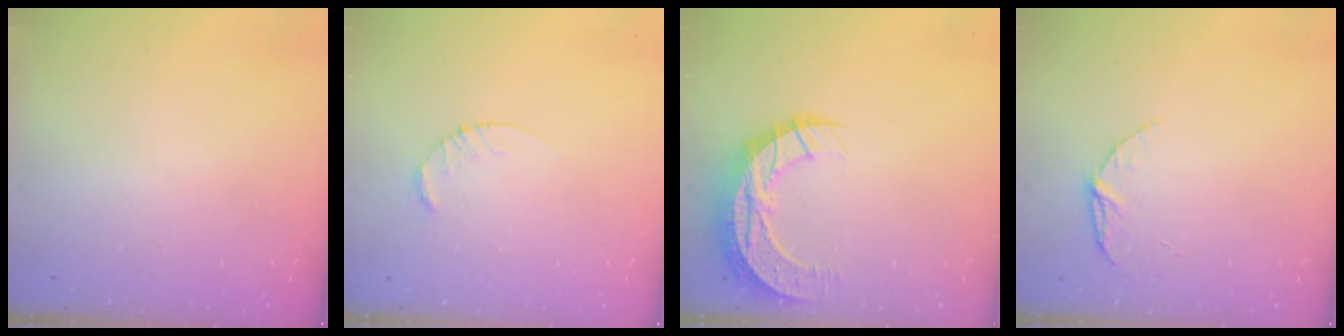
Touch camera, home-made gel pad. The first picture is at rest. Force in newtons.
{"total": 2.6, "press": 2.6, "slide": 0.4}
{"total": 11.0, "press": 11.0, "slide": 0.8}
{"total": 7.6, "press": 7.6, "slide": 0.6}